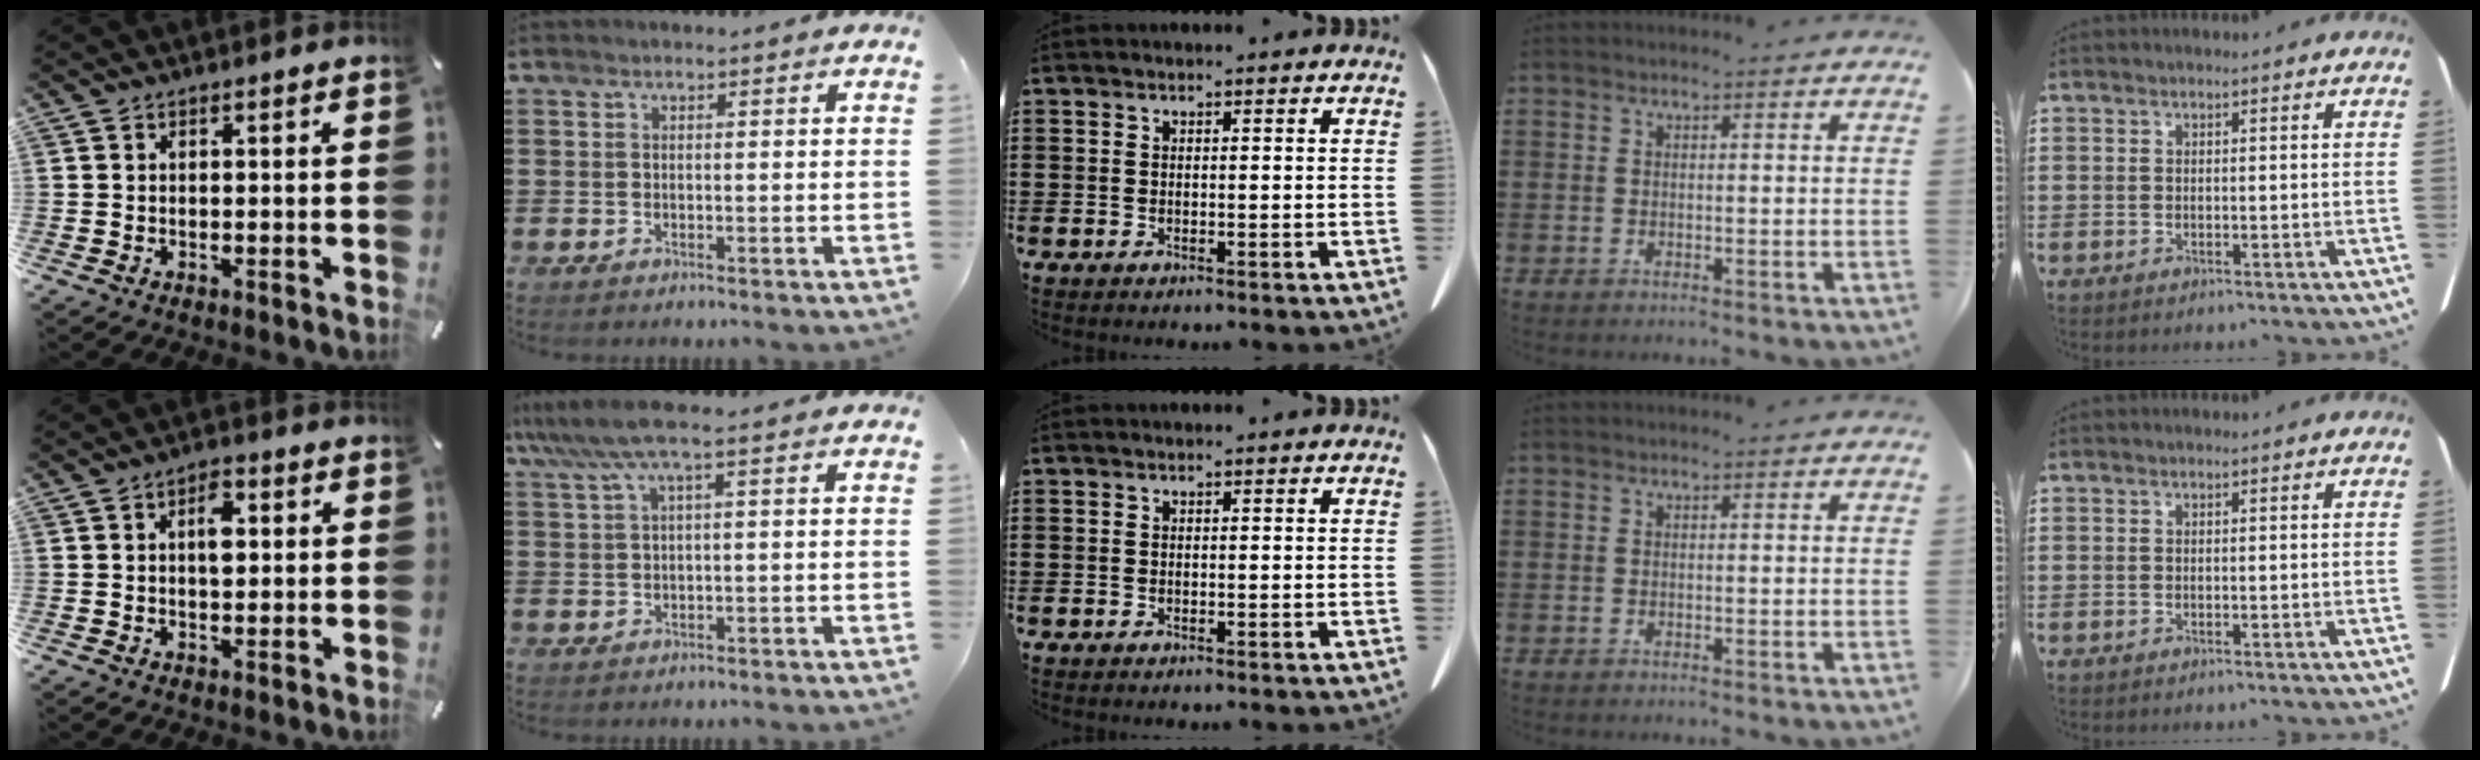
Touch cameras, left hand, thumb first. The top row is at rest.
{"thumb": {"total": 5.1, "force": [1.0, 2.8, 4.1], "torque": [-0.053, -0.004, 0.009]}, "index": {"total": 5.1, "force": [1.9, 0.3, 4.7], "torque": [-0.109, -0.006, 0.028]}}